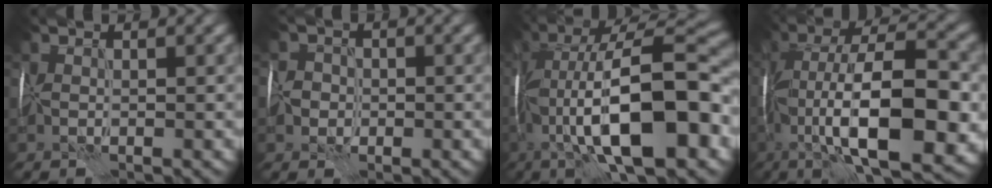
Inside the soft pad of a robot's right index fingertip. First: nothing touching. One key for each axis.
{"total": 3.0, "fx": -1.3, "fy": 2.6, "fz": 0.8, "tx": 0.001, "ty": 0.009, "tz": -0.037}
{"total": 15.3, "fx": -4.0, "fy": 4.7, "fz": 14.0, "tx": -0.215, "ty": 0.022, "tz": -0.072}
{"total": 15.0, "fx": -4.2, "fy": 5.3, "fz": 13.4, "tx": -0.216, "ty": 0.012, "tz": -0.077}